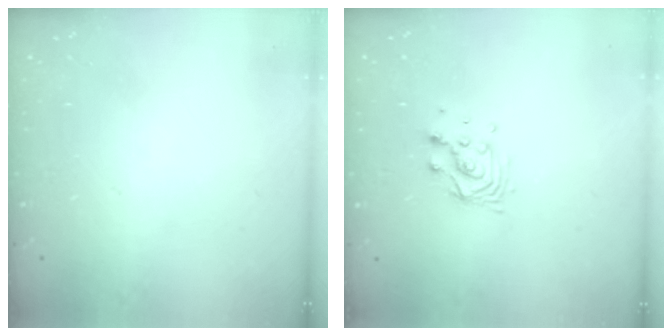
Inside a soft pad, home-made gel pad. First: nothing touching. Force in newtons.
{"total": 6.2, "press": 6.2, "slide": 0.1}